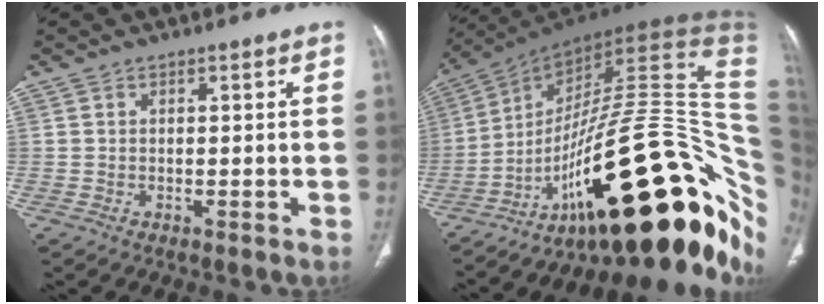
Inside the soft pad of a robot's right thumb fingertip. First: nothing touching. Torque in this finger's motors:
{"motor_torque": [4.62, 0.39, 1.50, -1.27, 0.92]}